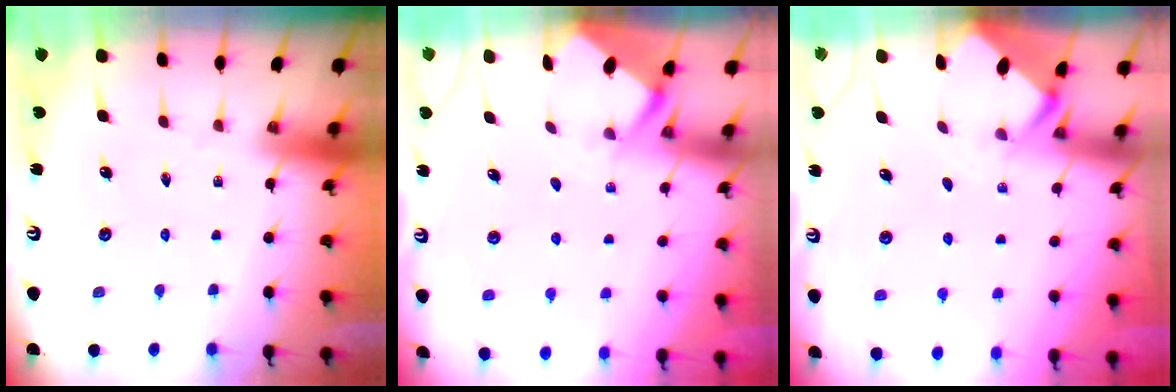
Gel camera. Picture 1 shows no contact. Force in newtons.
{"total": 2.7, "press": 2.7, "slide": 0.4}
{"total": 2.5, "press": 2.5, "slide": 0.2}